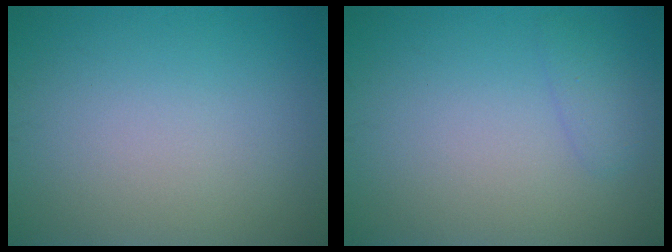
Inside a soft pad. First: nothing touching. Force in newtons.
{"total": 1.3, "press": 1.3, "slide": 0.1}